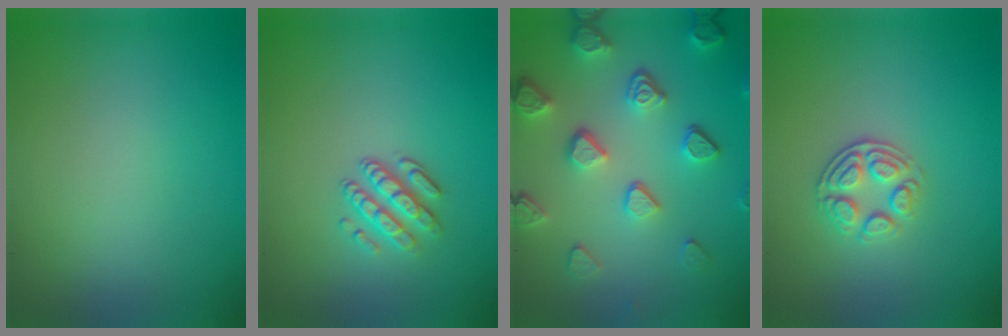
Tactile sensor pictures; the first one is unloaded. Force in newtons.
{"total": 2.7, "press": 2.4, "slide": 1.2}
{"total": 5.0, "press": 3.9, "slide": 3.1}
{"total": 2.6, "press": 2.4, "slide": 1.1}